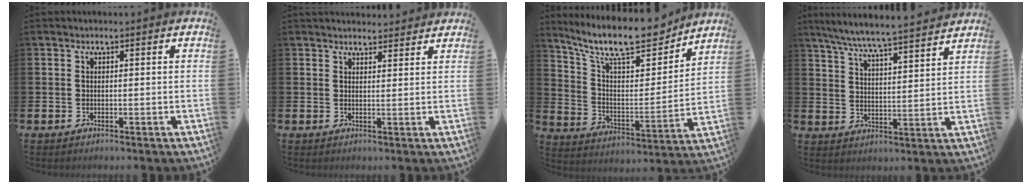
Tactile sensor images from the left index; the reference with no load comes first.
{"total": 2.5, "force": [2.5, 0.5, -0.1], "torque": [0.006, -0.016, 0.044]}
{"total": 12.6, "force": [10.7, 3.4, 5.7], "torque": [-0.134, -0.068, 0.185]}
{"total": 7.0, "force": [6.7, -0.1, 2.1], "torque": [-0.066, -0.048, 0.118]}